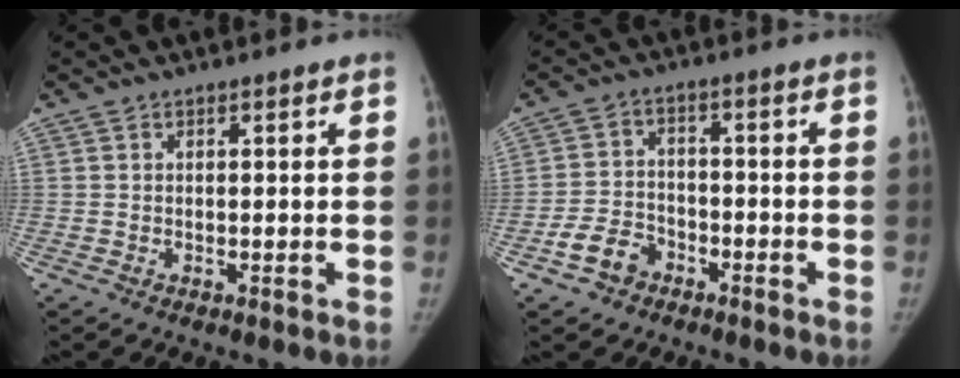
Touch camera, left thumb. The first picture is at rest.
{"total": 6.0, "force": [-3.6, 4.3, 2.3], "torque": [-0.037, 0.027, -0.062]}